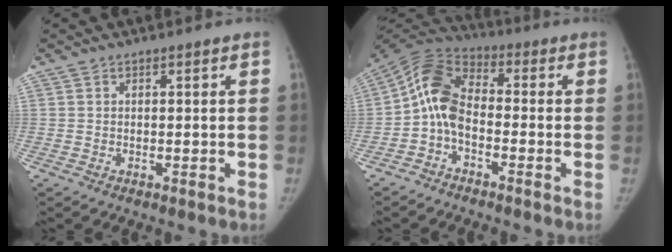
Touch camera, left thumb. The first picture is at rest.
{"total": 9.4, "force": [-2.1, 5.9, 7.0], "torque": [-0.131, 0.042, -0.059]}